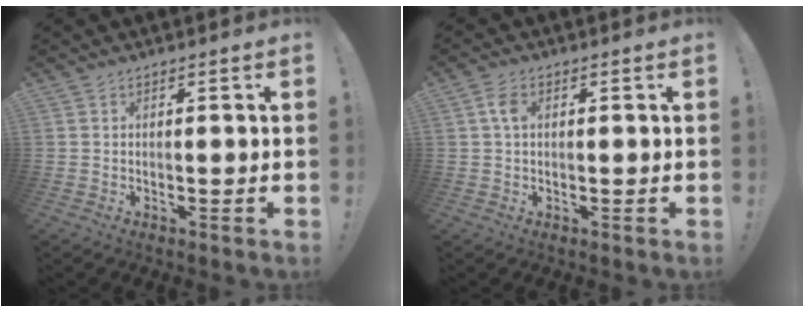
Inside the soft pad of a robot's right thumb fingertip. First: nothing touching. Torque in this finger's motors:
{"motor_torque": [0.74, 0.66, 0.47, -0.28, -0.03]}